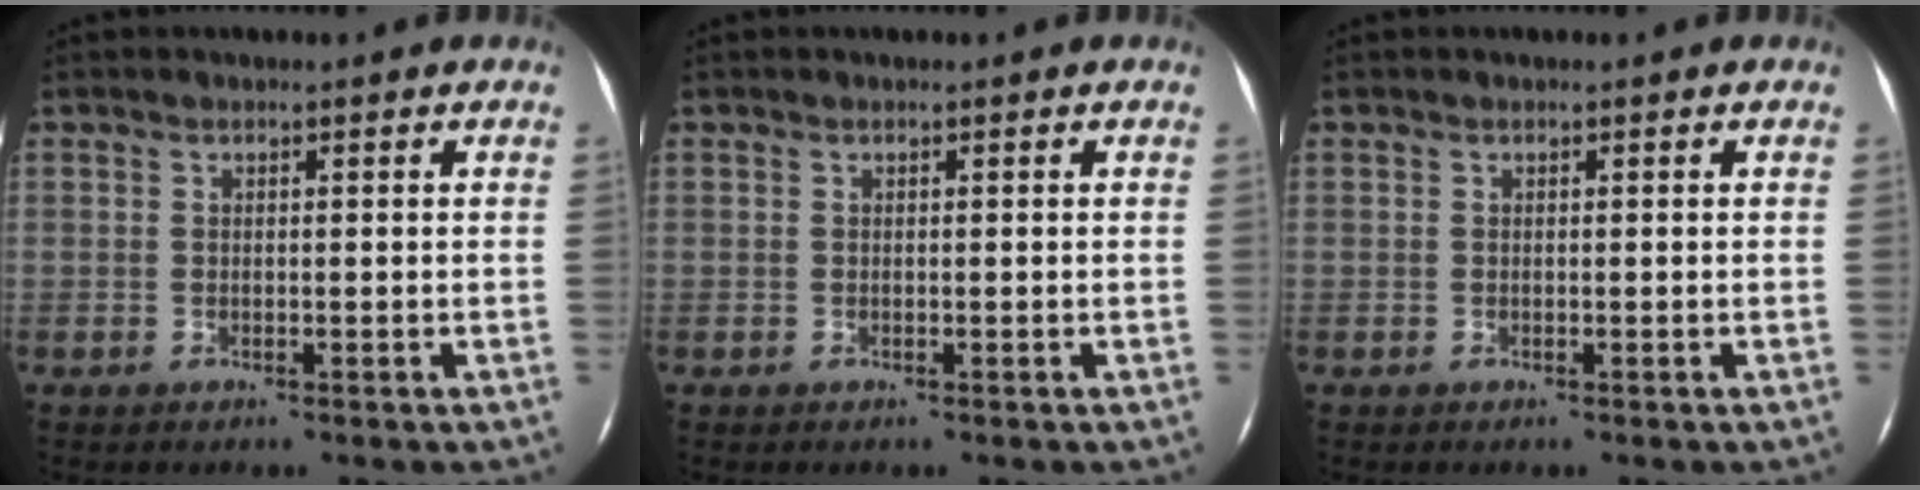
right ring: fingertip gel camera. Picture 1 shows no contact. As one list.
[{"total": 0.0}, {"total": 0.0}]